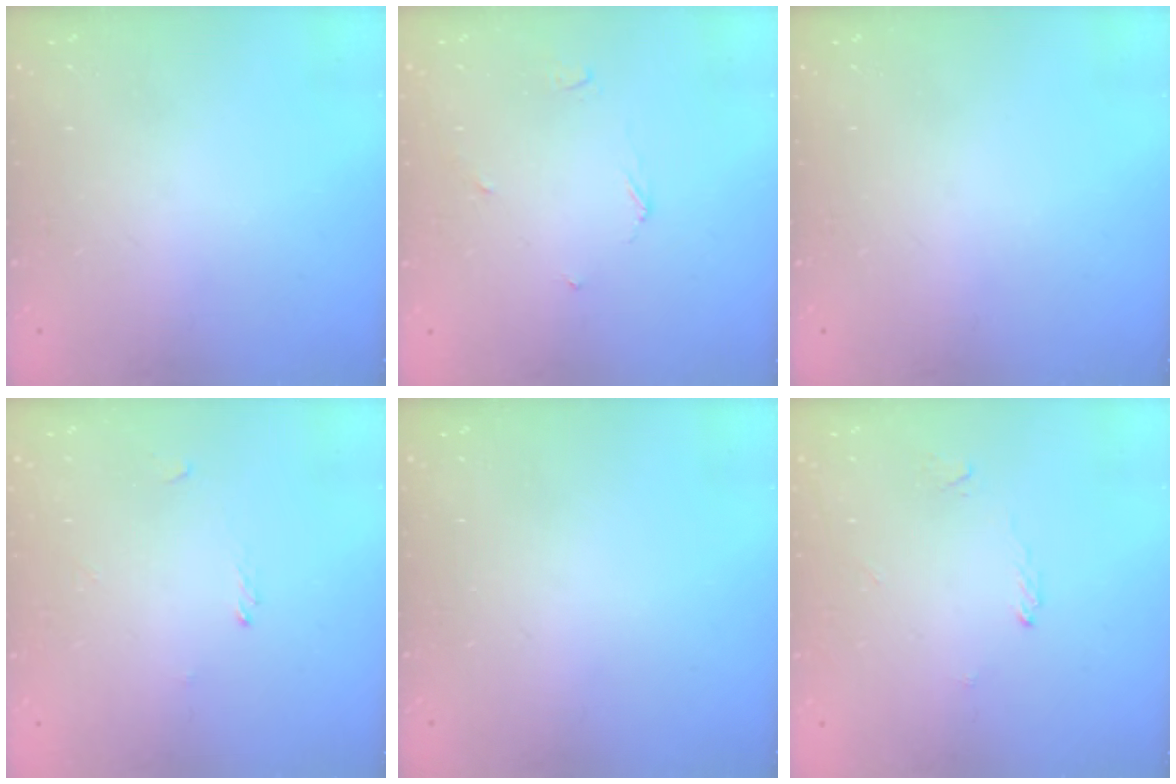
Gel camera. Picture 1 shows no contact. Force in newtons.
{"total": 2.8, "press": 2.8, "slide": 0.2}
{"total": 0.0}
{"total": 0.0}
{"total": 0.0}
{"total": 1.9, "press": 1.9, "slide": 0.2}